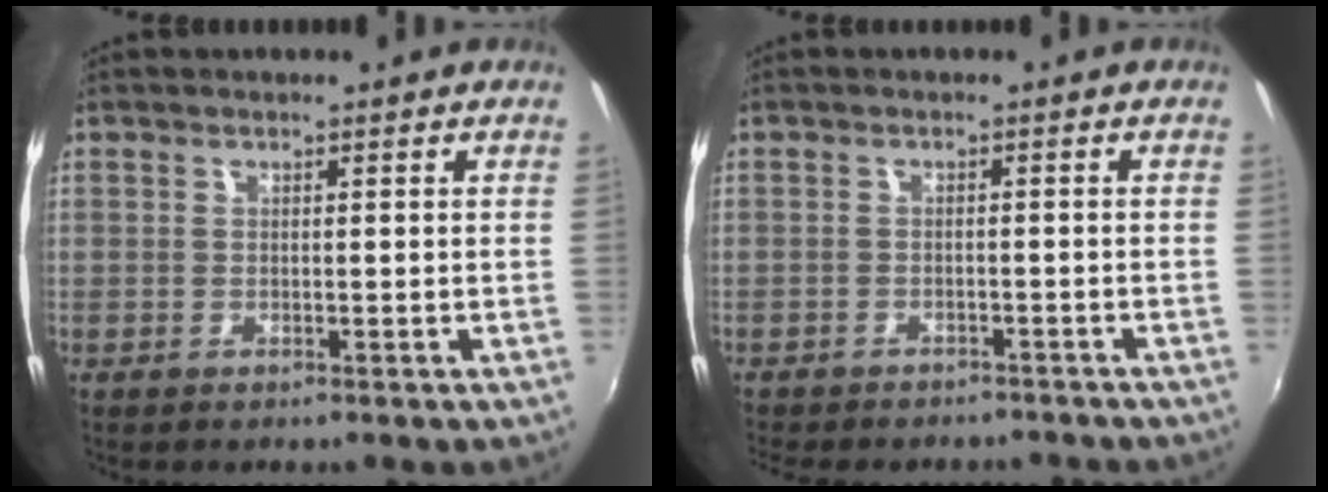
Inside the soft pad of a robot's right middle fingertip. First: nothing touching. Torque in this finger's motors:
{"motor_torque": [1.01, -1.13, 0.25, 0.05]}